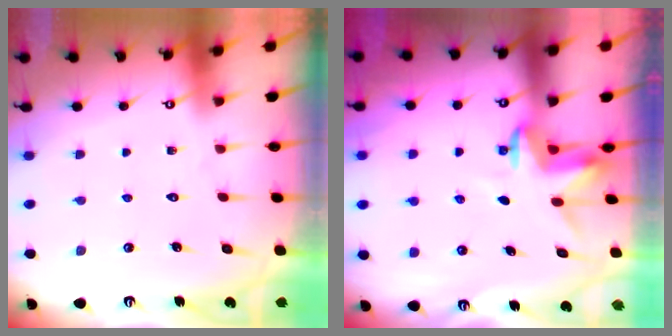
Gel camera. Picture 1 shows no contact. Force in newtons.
{"total": 4.0, "press": 3.9, "slide": 0.3}